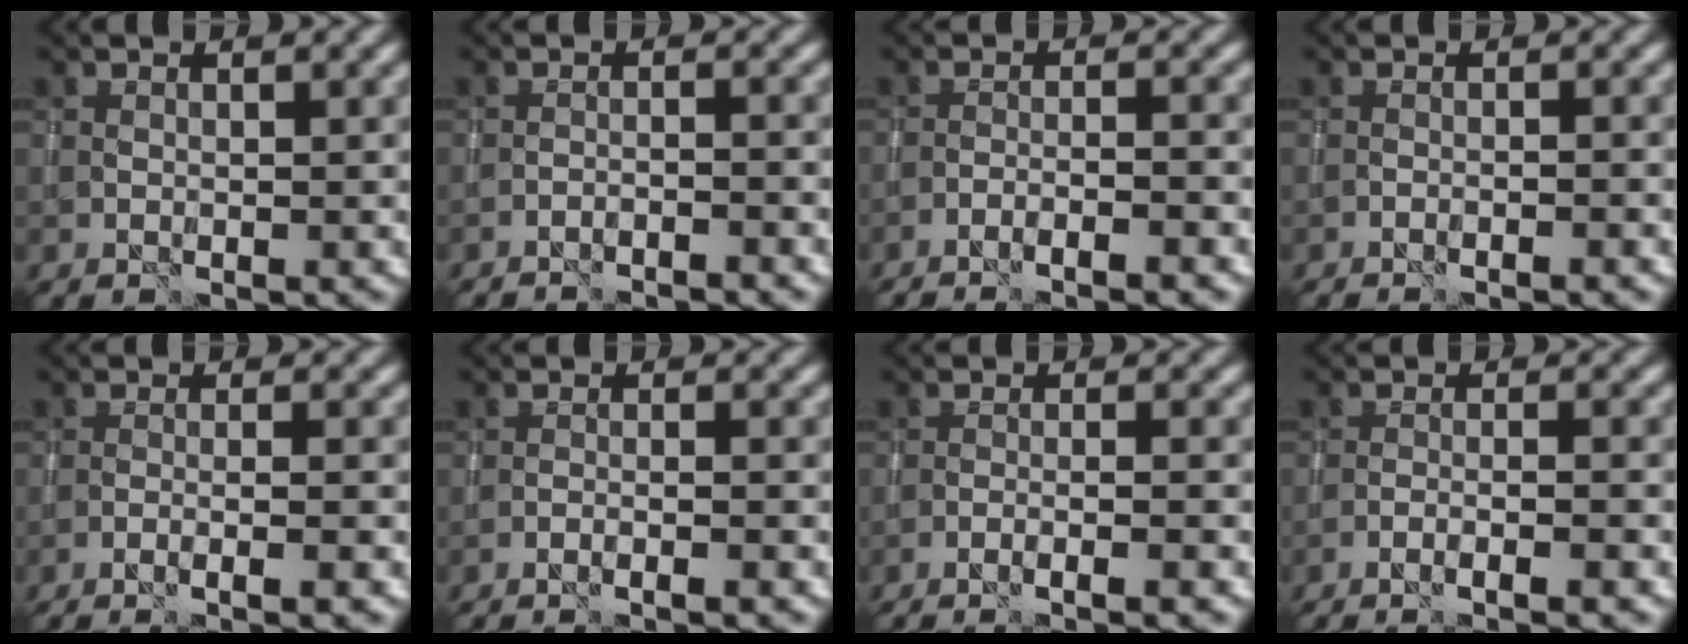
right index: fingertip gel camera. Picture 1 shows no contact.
{"total": 2.7, "force": [-2.5, 0.3, 0.8], "torque": [-0.008, 0.010, -0.040]}
{"total": 4.1, "force": [-3.3, 0.6, 2.4], "torque": [-0.037, 0.007, -0.058]}
{"total": 1.9, "force": [-1.5, 0.3, 1.1], "torque": [-0.019, 0.010, -0.029]}
{"total": 3.6, "force": [-2.0, 0.7, 2.9], "torque": [-0.038, 0.015, -0.043]}
{"total": 2.5, "force": [-1.9, 0.4, 1.6], "torque": [-0.023, 0.010, -0.039]}
{"total": 3.6, "force": [-2.4, 0.5, 2.6], "torque": [-0.036, 0.011, -0.049]}
{"total": 3.6, "force": [-2.5, 0.5, 2.6], "torque": [-0.040, 0.008, -0.051]}